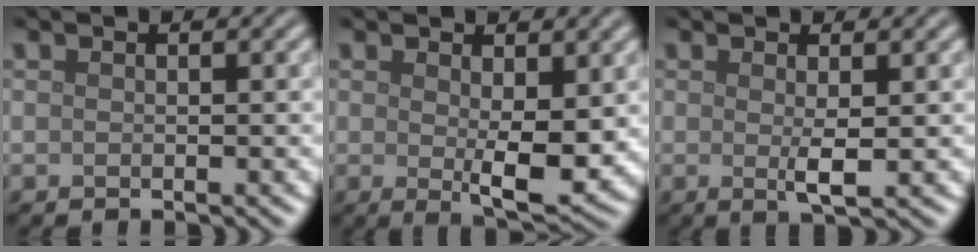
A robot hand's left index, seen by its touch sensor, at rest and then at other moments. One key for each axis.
{"total": 4.1, "fx": 0.5, "fy": 1.4, "fz": 3.8, "tx": -0.061, "ty": -0.013, "tz": 0.011}
{"total": 1.7, "fx": 0.2, "fy": 0.2, "fz": 1.7, "tx": -0.033, "ty": -0.007, "tz": 0.004}